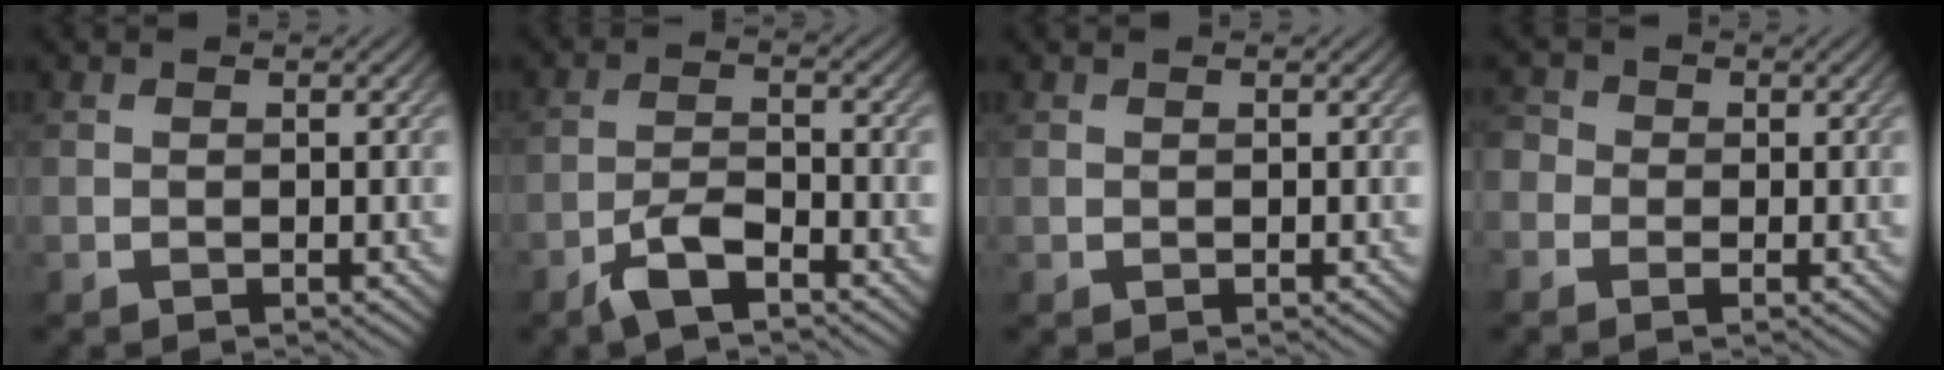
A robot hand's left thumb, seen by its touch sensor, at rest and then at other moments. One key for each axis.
{"total": 4.9, "fx": -3.7, "fy": 1.4, "fz": 3.0, "tx": -0.062, "ty": -0.002, "tz": -0.079}
{"total": 0.0}
{"total": 2.8, "fx": -0.9, "fy": 2.5, "fz": 1.0, "tx": -0.017, "ty": 0.003, "tz": -0.029}